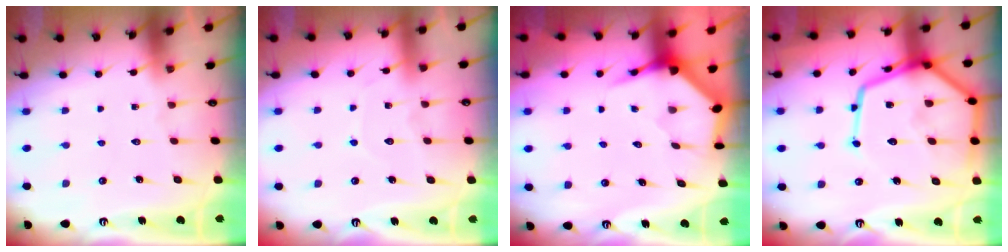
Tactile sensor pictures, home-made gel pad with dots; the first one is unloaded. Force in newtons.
{"total": 5.7, "press": 5.6, "slide": 0.8}
{"total": 4.0, "press": 4.0, "slide": 0.4}
{"total": 21.9, "press": 21.8, "slide": 2.1}